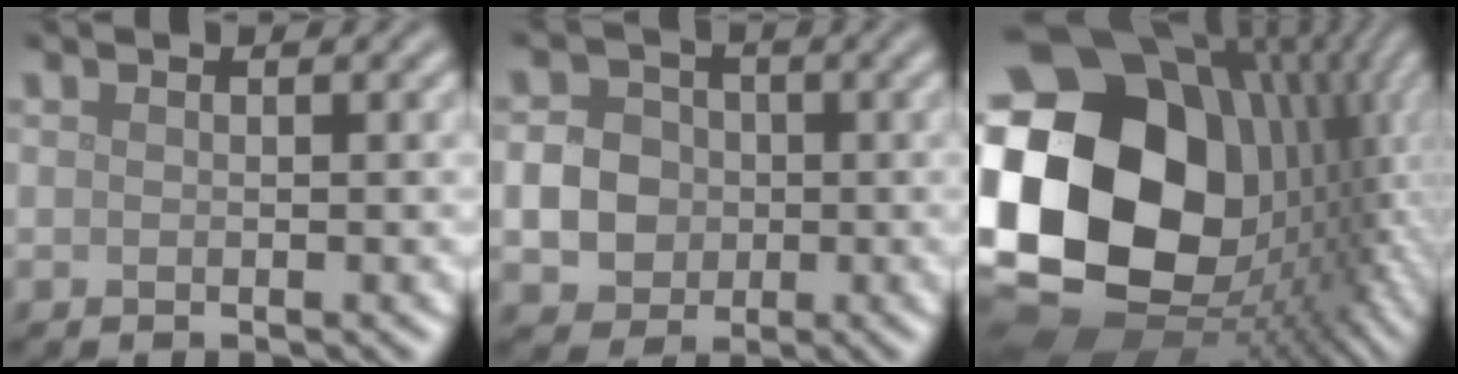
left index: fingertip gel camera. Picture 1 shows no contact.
{"total": 4.0, "force": [-0.5, 3.5, 1.7], "torque": [-0.028, 0.003, -0.011]}
{"total": 22.6, "force": [0.7, 17.2, 14.6], "torque": [-0.328, -0.031, 0.050]}